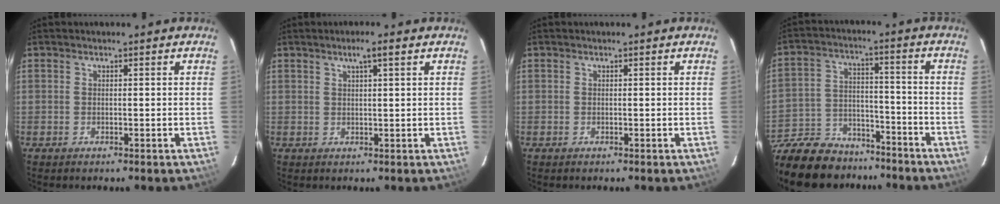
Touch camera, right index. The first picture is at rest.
{"total": 2.9, "force": [1.7, 0.1, 2.3], "torque": [-0.044, 0.007, 0.031]}
{"total": 0.0}
{"total": 22.0, "force": [-17.1, 11.1, 8.2], "torque": [-0.213, 0.023, -0.255]}